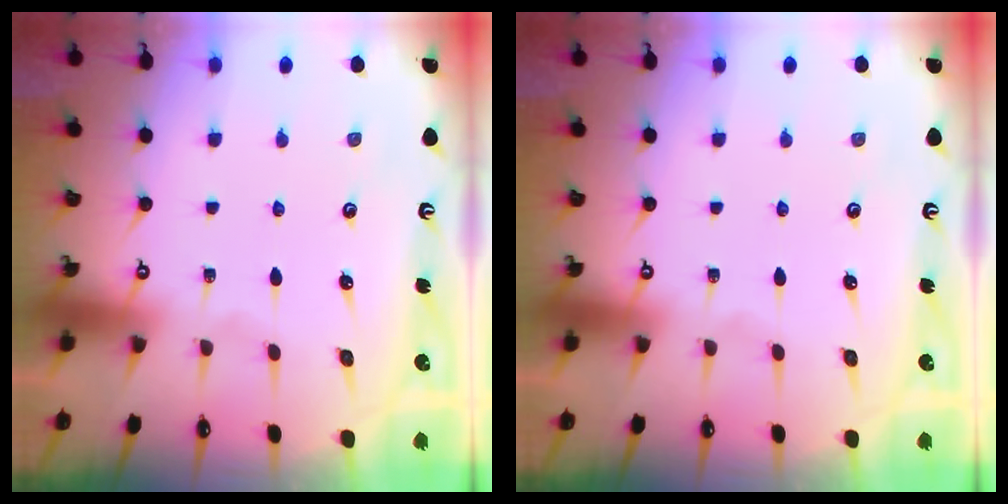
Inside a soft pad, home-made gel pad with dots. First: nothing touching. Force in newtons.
{"total": 0.0}